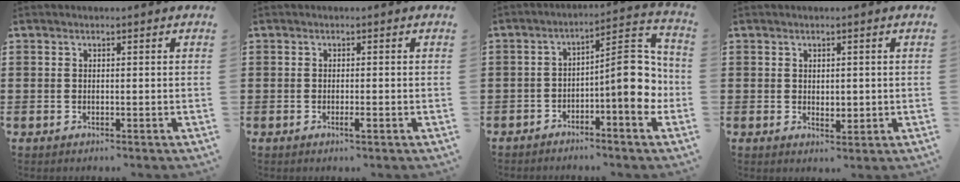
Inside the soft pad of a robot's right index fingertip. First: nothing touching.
{"total": 1.2, "force": [-0.6, 0.2, 1.0], "torque": [-0.025, -0.007, -0.013]}
{"total": 10.9, "force": [-2.2, 3.2, 10.1], "torque": [-0.129, -0.009, -0.042]}
{"total": 1.5, "force": [0.7, 1.2, 0.7], "torque": [-0.007, 0.004, 0.009]}